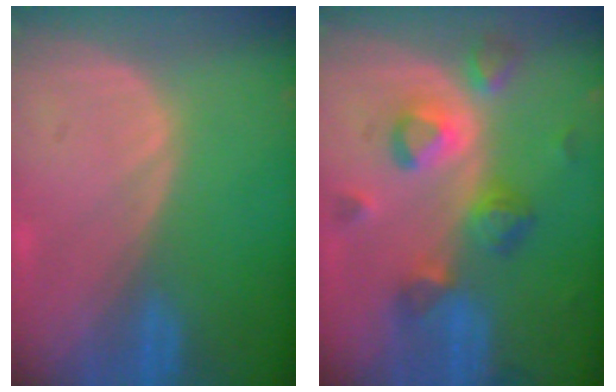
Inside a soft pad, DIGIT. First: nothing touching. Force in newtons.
{"total": 8.0, "press": 7.7, "slide": 2.1}